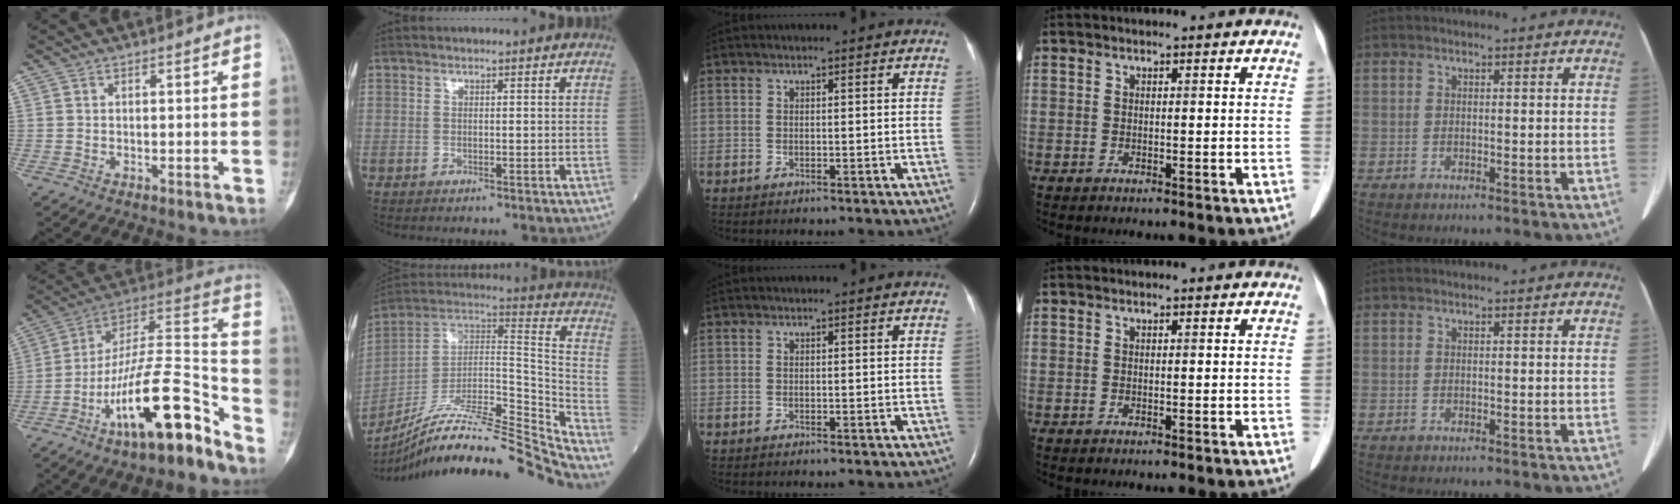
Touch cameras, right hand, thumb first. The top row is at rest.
{"thumb": {"total": 21.4, "force": [-12.7, 6.0, 16.2], "torque": [-0.267, 0.101, -0.219]}, "index": {"total": 28.4, "force": [-25.6, 0.0, 12.5], "torque": [-0.169, -0.005, -0.401]}}